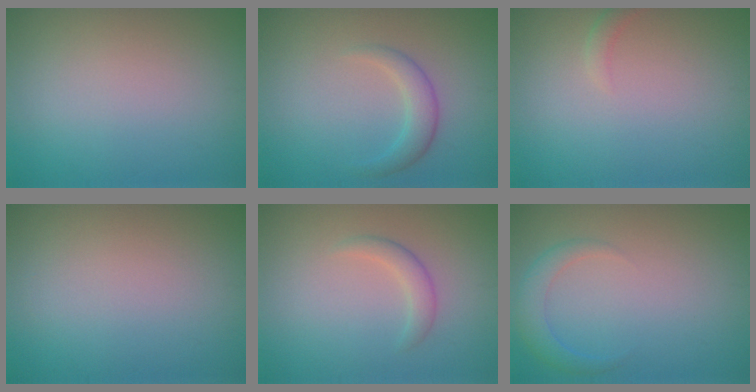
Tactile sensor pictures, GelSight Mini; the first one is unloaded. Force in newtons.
{"total": 2.3, "press": 2.3, "slide": 0.1}
{"total": 1.0, "press": 0.9, "slide": 0.2}
{"total": 0.0}
{"total": 1.6, "press": 1.6, "slide": 0.1}
{"total": 2.3, "press": 2.3, "slide": 0.2}